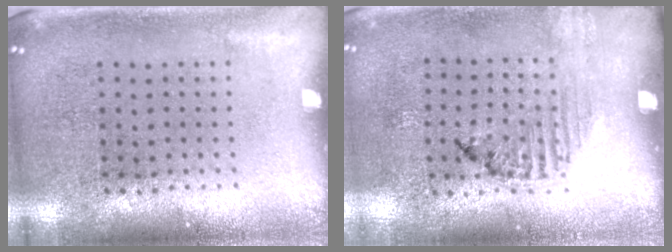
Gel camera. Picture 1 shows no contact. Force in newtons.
{"total": 1.3, "press": 1.2, "slide": 0.4}